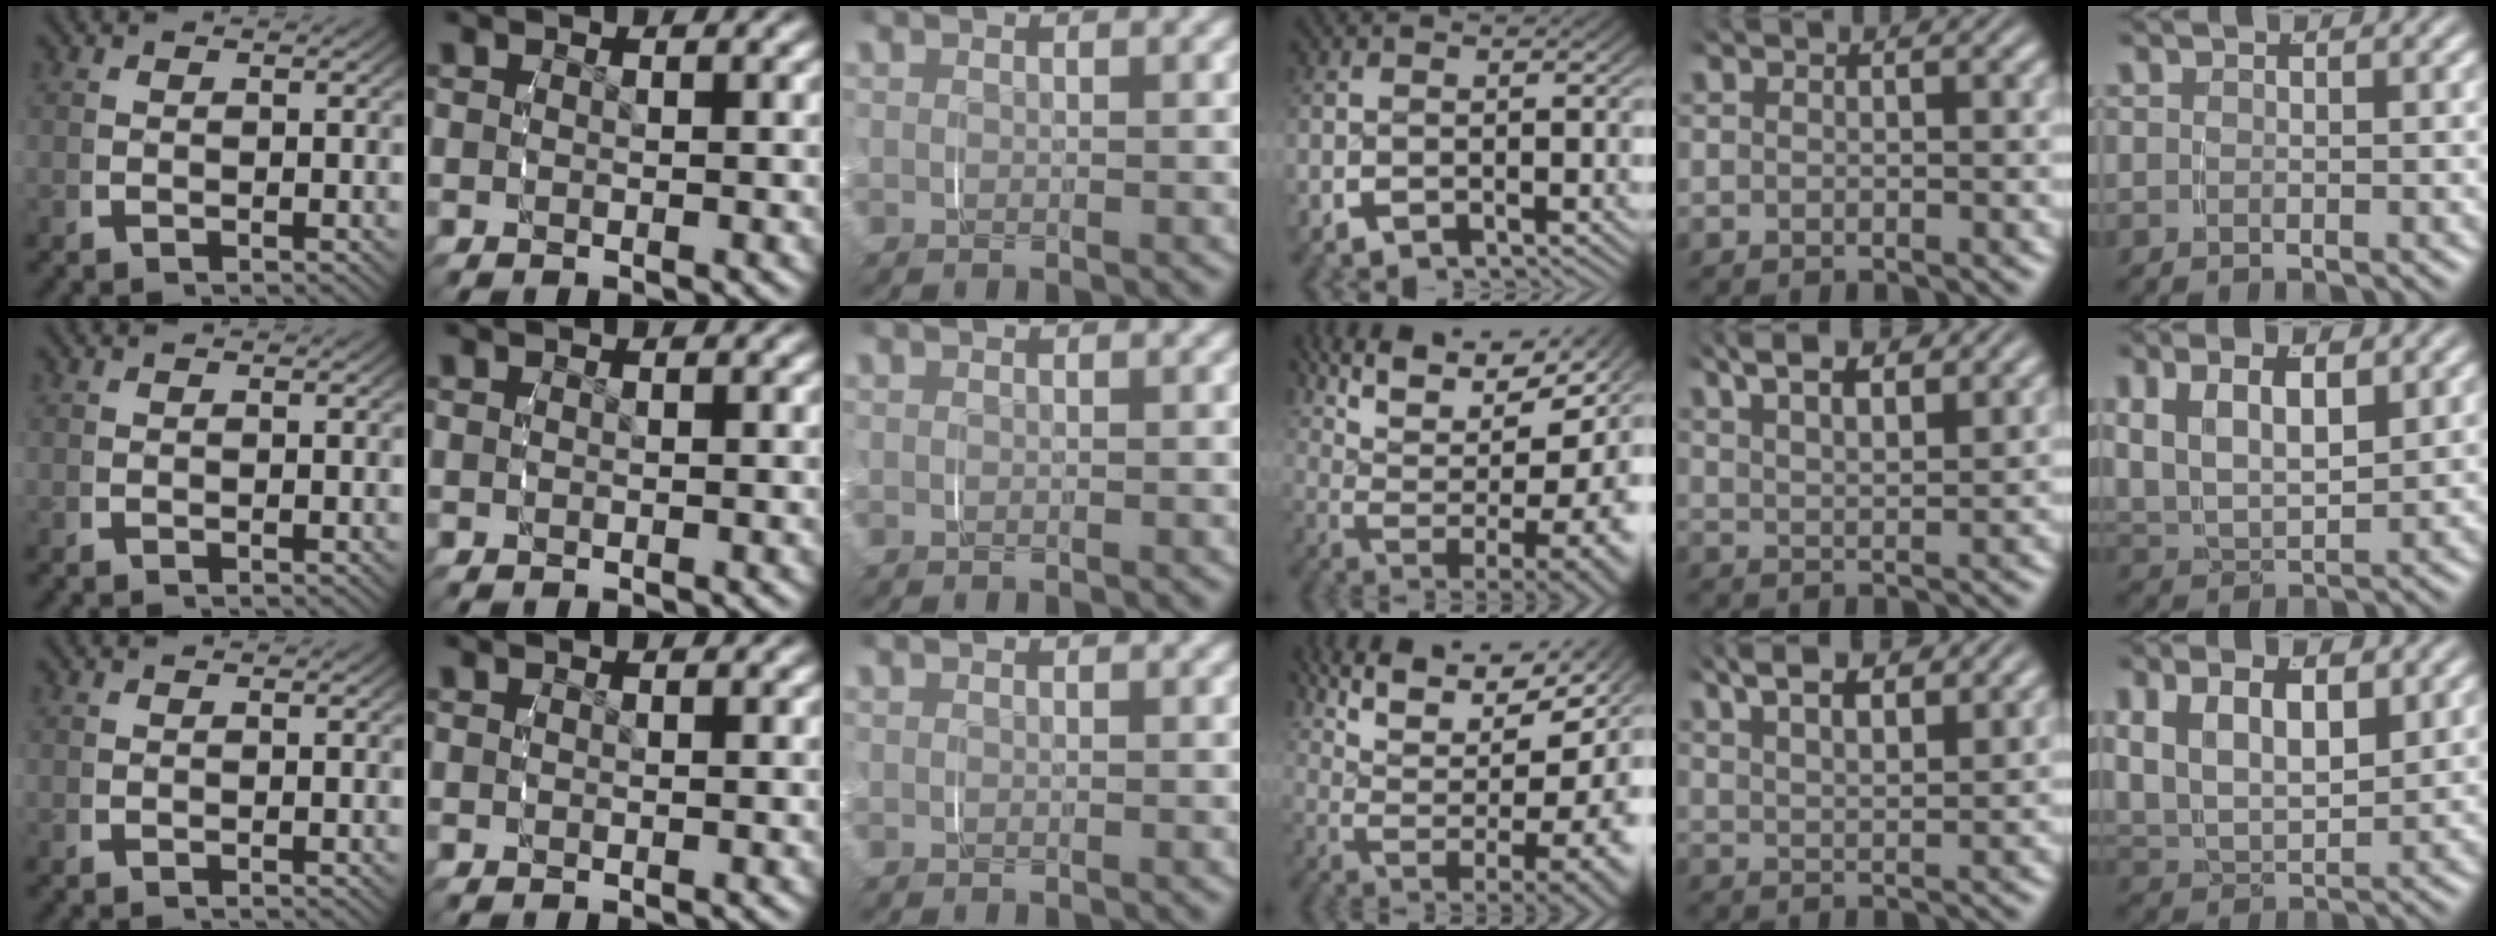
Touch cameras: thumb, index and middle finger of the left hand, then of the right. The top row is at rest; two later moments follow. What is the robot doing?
{"motion": "grasp_and_lifting", "object": "shirt"}